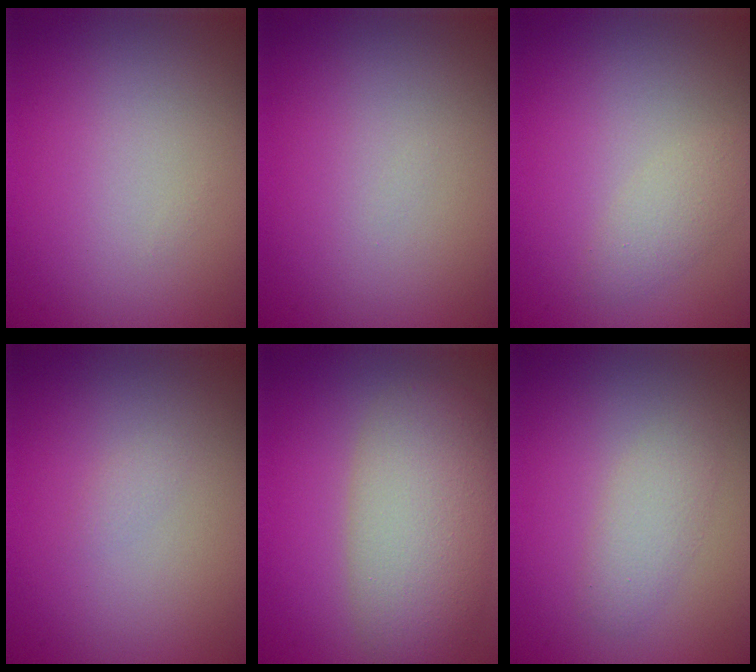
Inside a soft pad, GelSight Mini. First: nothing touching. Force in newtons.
{"total": 0.0}
{"total": 1.5, "press": 1.5, "slide": 0.0}
{"total": 0.5, "press": 0.5, "slide": 0.0}
{"total": 6.7, "press": 6.7, "slide": 0.1}
{"total": 1.9, "press": 1.9, "slide": 0.0}